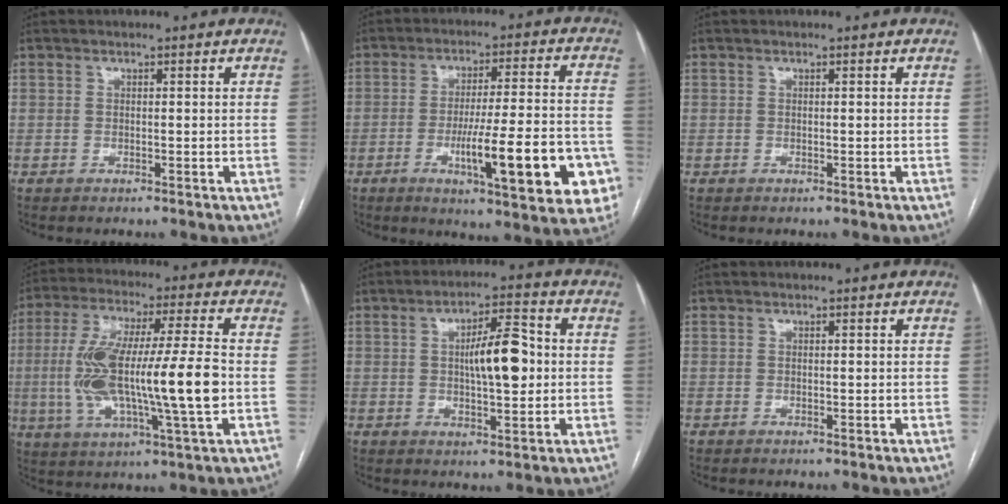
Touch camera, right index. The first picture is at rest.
{"total": 18.3, "force": [-6.2, 2.6, 17.1], "torque": [-0.199, 0.004, -0.076]}
{"total": 0.0}
{"total": 18.6, "force": [-1.7, 2.1, 18.4], "torque": [-0.361, 0.008, -0.030]}
{"total": 8.6, "force": [0.5, 2.3, 8.3], "torque": [-0.138, 0.015, 0.010]}
{"total": 0.0}